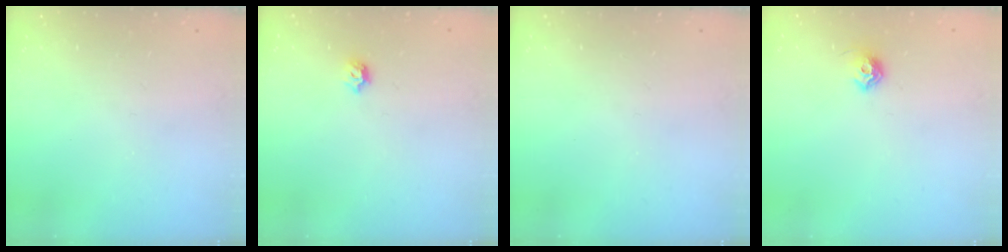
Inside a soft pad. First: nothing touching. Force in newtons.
{"total": 6.1, "press": 6.0, "slide": 1.1}
{"total": 0.0}
{"total": 7.2, "press": 7.1, "slide": 0.9}